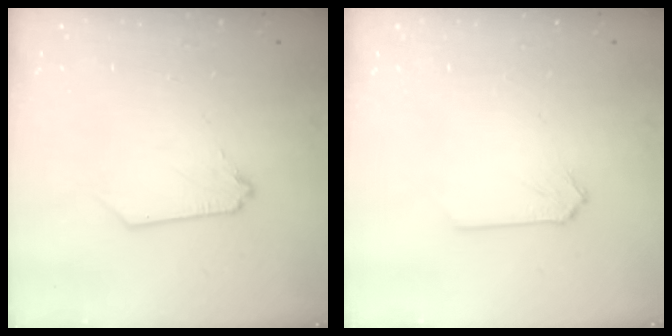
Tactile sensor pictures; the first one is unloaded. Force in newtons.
{"total": 0.0}